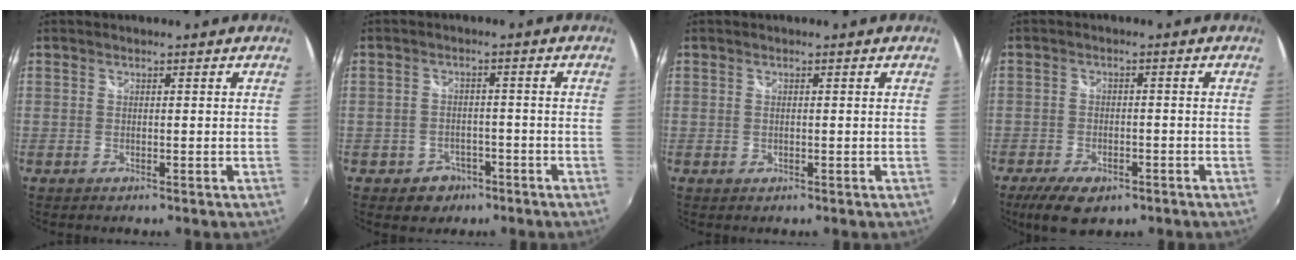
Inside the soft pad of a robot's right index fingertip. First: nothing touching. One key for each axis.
{"total": 5.1, "fx": -2.9, "fy": 4.0, "fz": 1.1, "tx": -0.038, "ty": 0.011, "tz": -0.034}
{"total": 0.7, "fx": -0.1, "fy": 0.5, "fz": 0.5, "tx": -0.011, "ty": -0.002, "tz": -0.002}
{"total": 6.0, "fx": -3.7, "fy": 2.8, "fz": 3.8, "tx": -0.090, "ty": -0.023, "tz": -0.062}